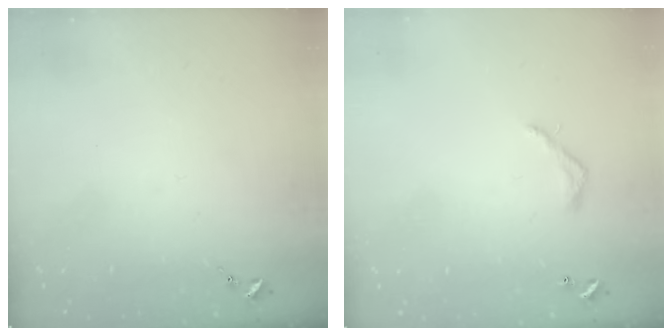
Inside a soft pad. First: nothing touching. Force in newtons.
{"total": 4.1, "press": 4.1, "slide": 0.3}